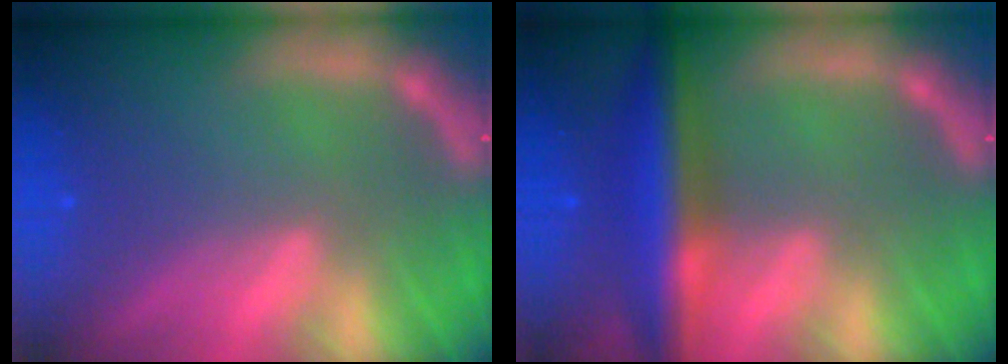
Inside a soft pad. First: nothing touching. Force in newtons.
{"total": 6.5}